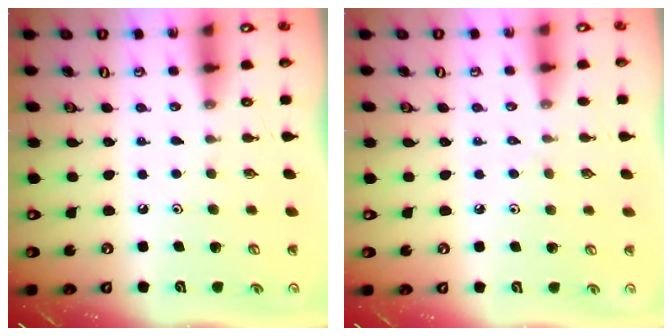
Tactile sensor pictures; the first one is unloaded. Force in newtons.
{"total": 4.4, "press": 4.3, "slide": 0.6}